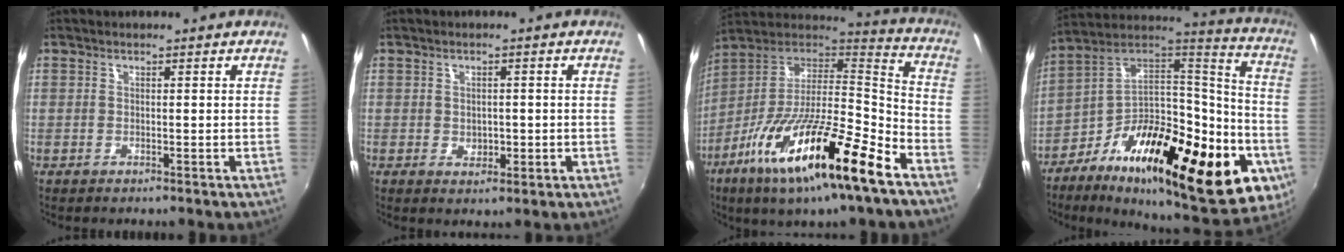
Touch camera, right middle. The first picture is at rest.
{"total": 2.9, "force": [-0.4, 2.2, 1.8], "torque": [-0.028, -0.003, -0.005]}
{"total": 24.5, "force": [-13.2, 4.8, 20.0], "torque": [-0.354, -0.029, -0.242]}
{"total": 35.2, "force": [-14.1, 14.6, 28.8], "torque": [-0.431, 0.014, -0.225]}